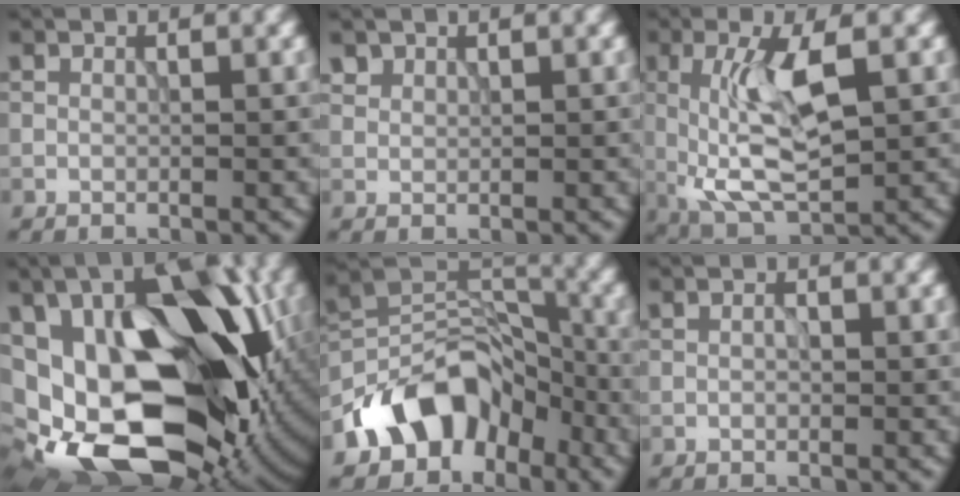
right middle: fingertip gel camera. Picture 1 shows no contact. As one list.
[{"total": 1.2, "force": [0.9, 0.7, 0.2], "torque": [-0.009, 0.000, 0.023]}, {"total": 7.6, "force": [0.2, 2.8, 7.0], "torque": [-0.140, -0.005, 0.004]}, {"total": 20.5, "force": [-2.0, 12.9, 15.8], "torque": [-0.262, -0.020, -0.005]}, {"total": 8.6, "force": [-5.4, 5.5, 3.8], "torque": [-0.042, 0.006, -0.109]}, {"total": 0.8, "force": [-0.3, 0.4, 0.6], "torque": [-0.011, 0.002, -0.007]}]